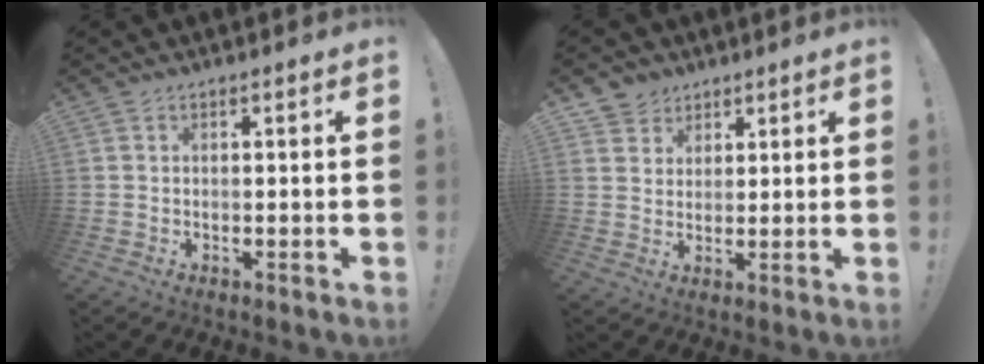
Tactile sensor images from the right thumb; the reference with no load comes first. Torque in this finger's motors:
{"motor_torque": [-0.25, 1.06, -0.64, 0.36, -0.03]}